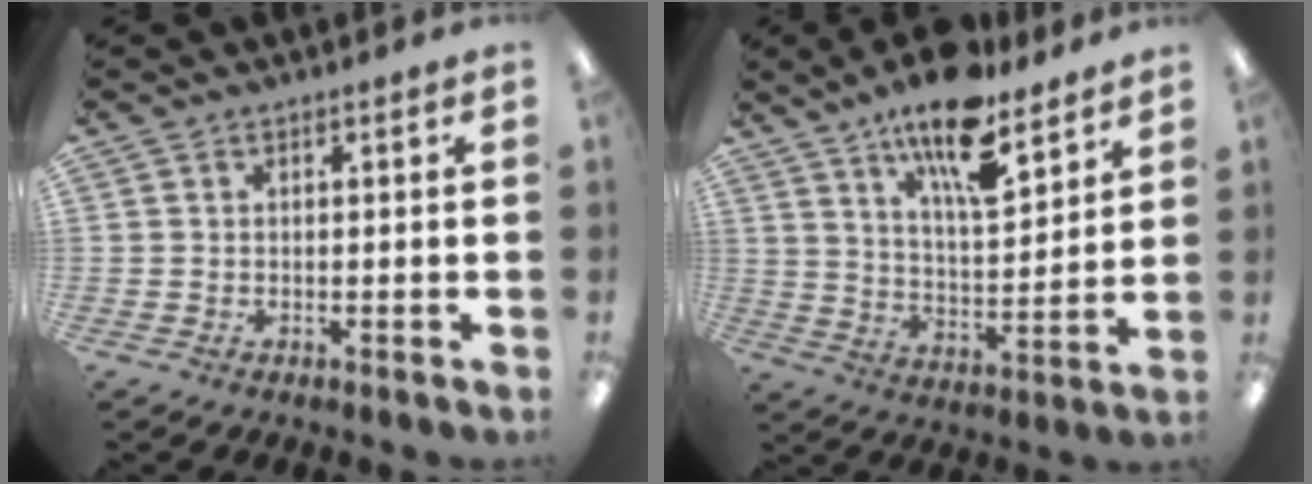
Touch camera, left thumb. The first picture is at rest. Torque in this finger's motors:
{"motor_torque": [0.32, 0.41, 1.59, -1.18, 0.20]}